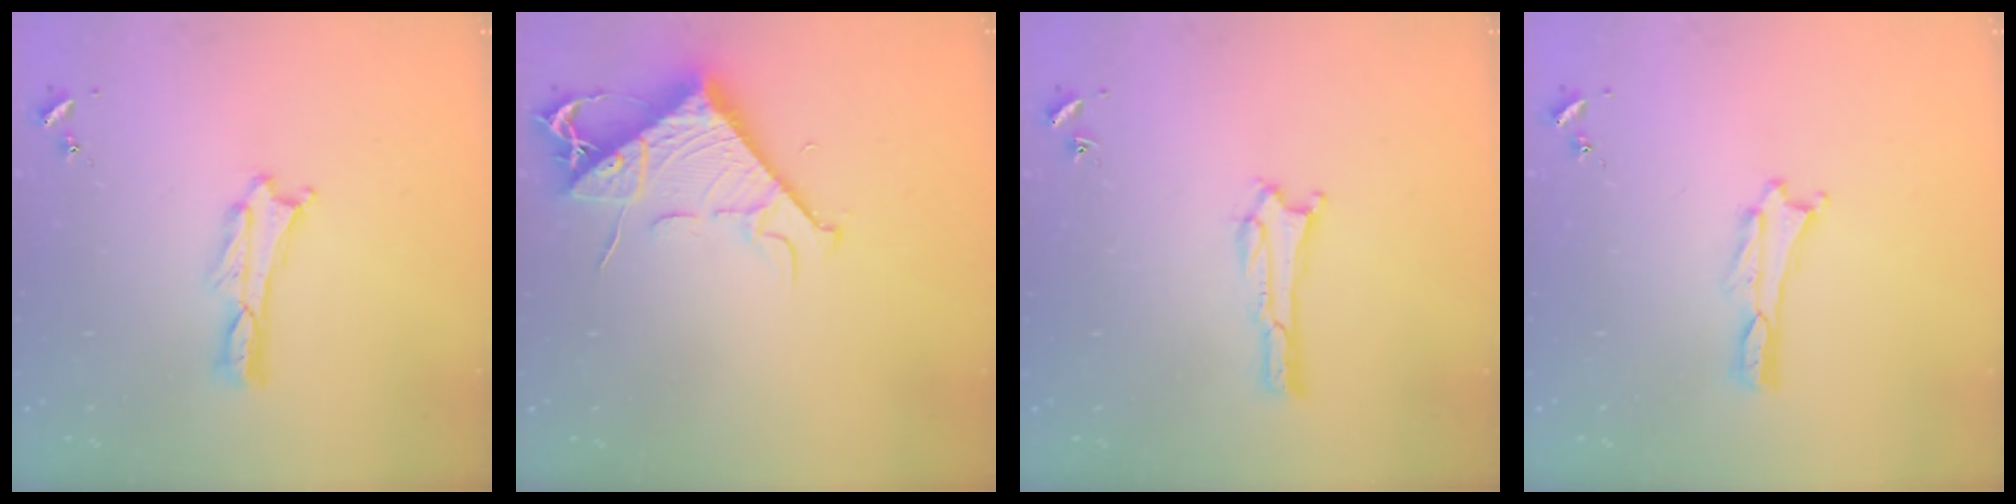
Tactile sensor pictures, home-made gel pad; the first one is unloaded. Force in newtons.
{"total": 8.9, "press": 8.8, "slide": 1.1}
{"total": 1.3, "press": 1.3, "slide": 0.4}
{"total": 0.0}